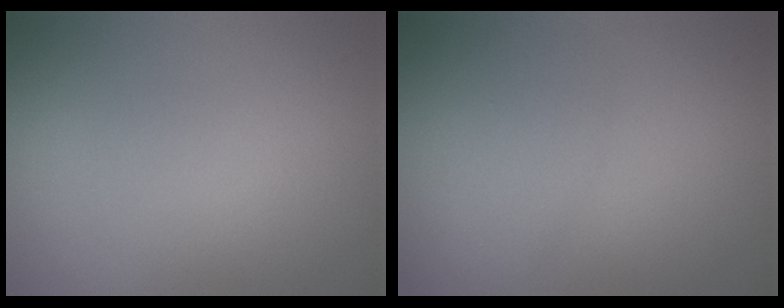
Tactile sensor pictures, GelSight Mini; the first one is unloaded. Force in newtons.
{"total": 2.0, "press": 2.0, "slide": 0.1}